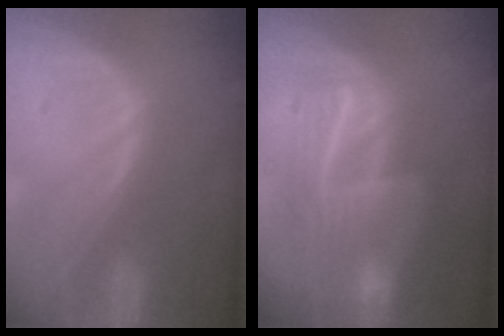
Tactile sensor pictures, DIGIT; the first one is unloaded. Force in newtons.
{"total": 7.3, "press": 7.3, "slide": 0.8}